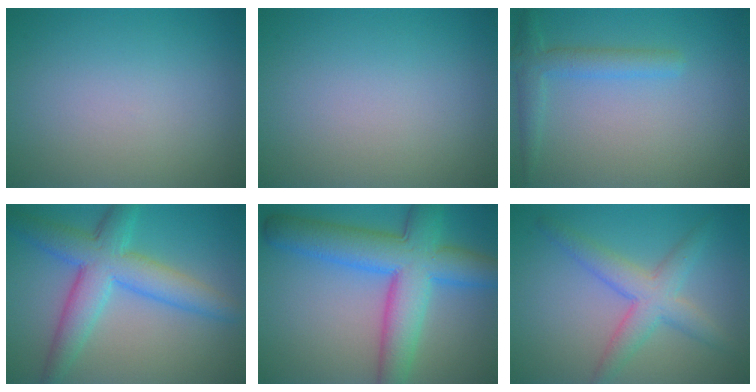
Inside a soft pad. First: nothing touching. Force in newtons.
{"total": 0.0}
{"total": 2.6, "press": 2.6, "slide": 0.2}
{"total": 6.9, "press": 6.9, "slide": 0.3}
{"total": 9.4, "press": 9.4, "slide": 0.3}
{"total": 4.3, "press": 4.3, "slide": 0.1}